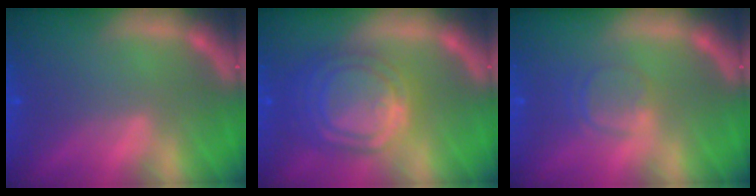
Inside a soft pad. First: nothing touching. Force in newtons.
{"total": 10.0}
{"total": 2.4}